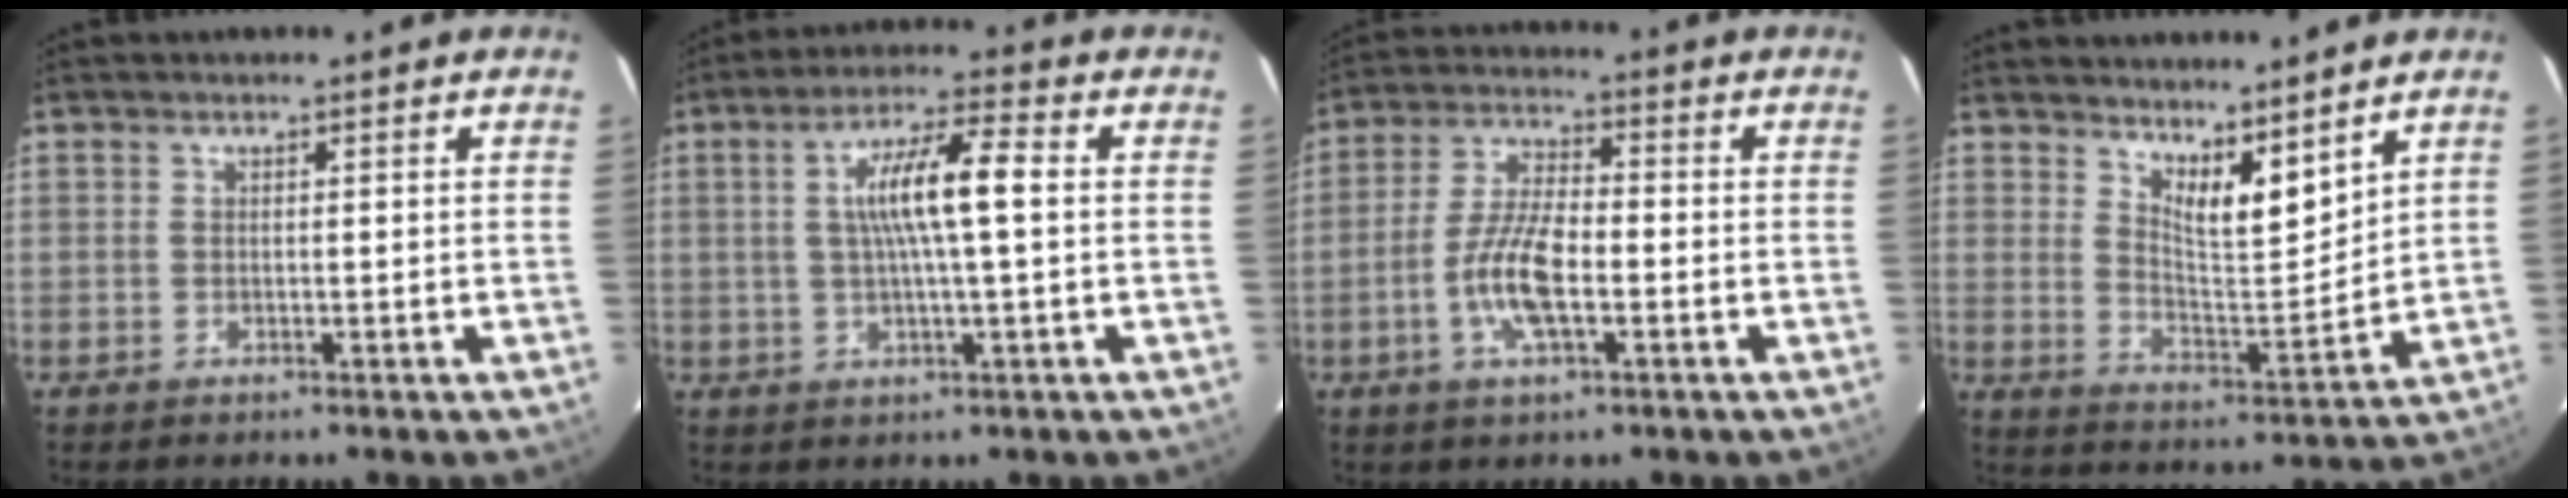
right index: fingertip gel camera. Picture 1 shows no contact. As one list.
[{"total": 9.1, "force": [0.8, 0.9, 9.1], "torque": [-0.162, 0.009, 0.015]}, {"total": 9.3, "force": [-2.8, 3.2, 8.3], "torque": [-0.171, 0.003, -0.055]}, {"total": 9.1, "force": [7.1, 2.3, 5.3], "torque": [-0.077, -0.014, 0.122]}]